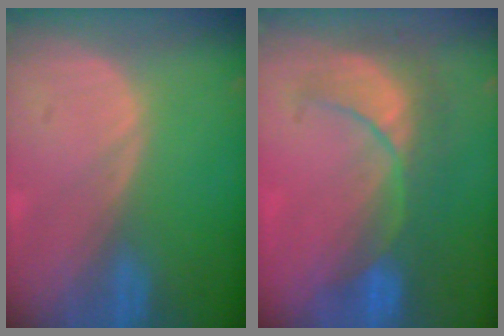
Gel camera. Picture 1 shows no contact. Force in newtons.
{"total": 8.1, "press": 8.0, "slide": 1.0}